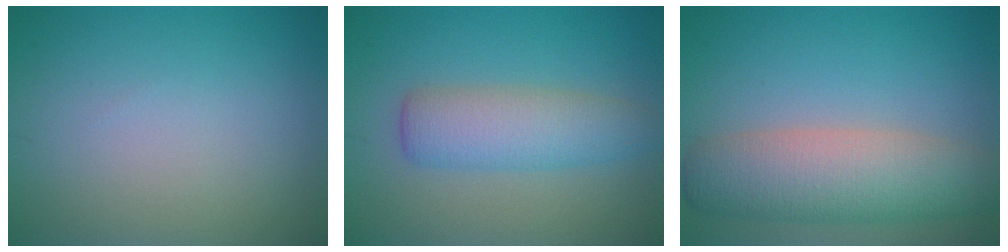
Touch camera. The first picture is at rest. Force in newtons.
{"total": 4.6, "press": 4.6, "slide": 0.1}
{"total": 7.2, "press": 7.2, "slide": 0.6}